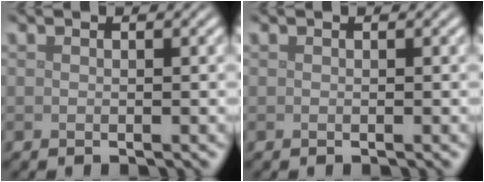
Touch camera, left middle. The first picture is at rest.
{"total": 0.0}